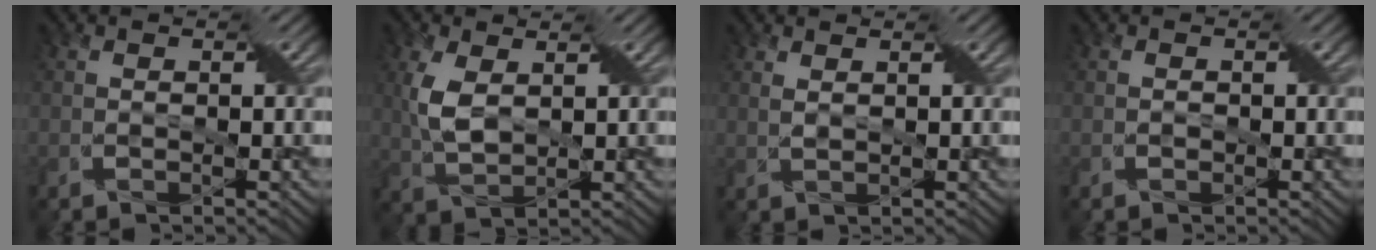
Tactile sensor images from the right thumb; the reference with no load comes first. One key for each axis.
{"total": 4.9, "fx": 1.3, "fy": 2.7, "fz": 3.9, "tx": -0.101, "ty": 0.004, "tz": 0.029}
{"total": 1.1, "fx": 0.9, "fy": 0.3, "fz": 0.6, "tx": -0.012, "ty": -0.006, "tz": 0.018}
{"total": 0.0}